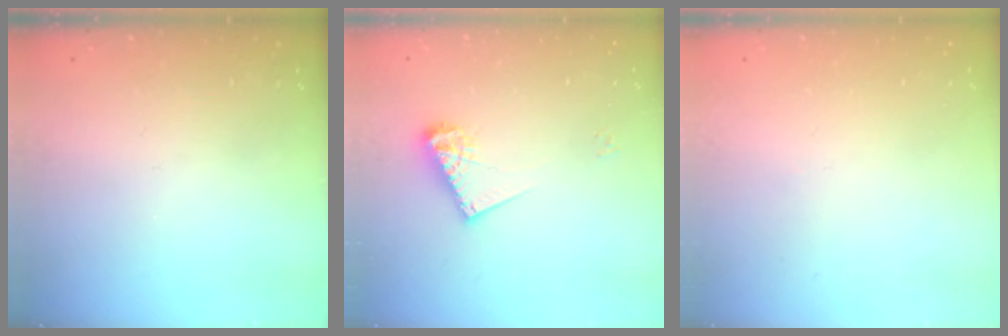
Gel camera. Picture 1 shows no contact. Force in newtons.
{"total": 9.4, "press": 9.4, "slide": 0.4}
{"total": 0.0}